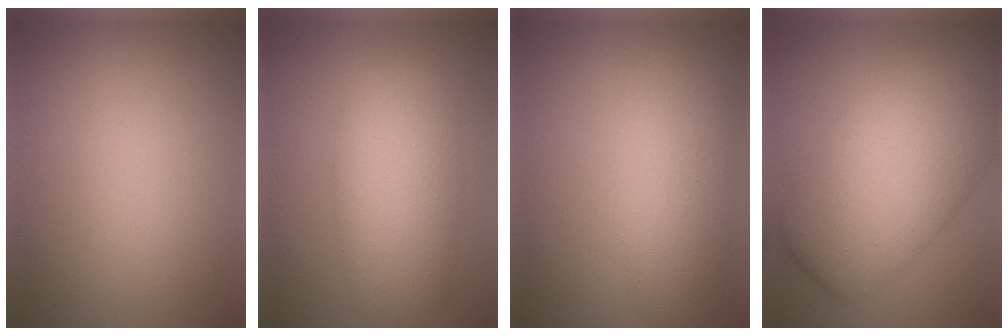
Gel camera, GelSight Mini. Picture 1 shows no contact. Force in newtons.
{"total": 6.5, "press": 6.5, "slide": 0.3}
{"total": 5.5, "press": 5.5, "slide": 0.3}
{"total": 10.8, "press": 10.8, "slide": 0.4}